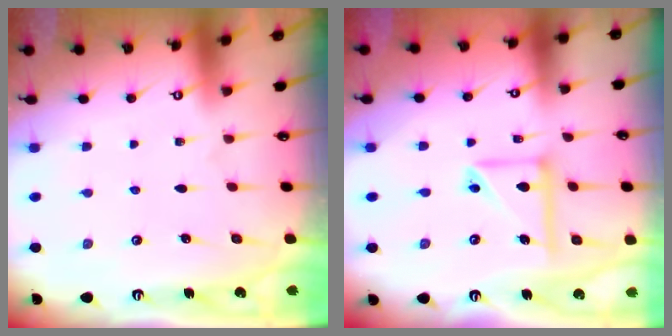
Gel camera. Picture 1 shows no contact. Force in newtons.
{"total": 10.7, "press": 10.7, "slide": 1.4}